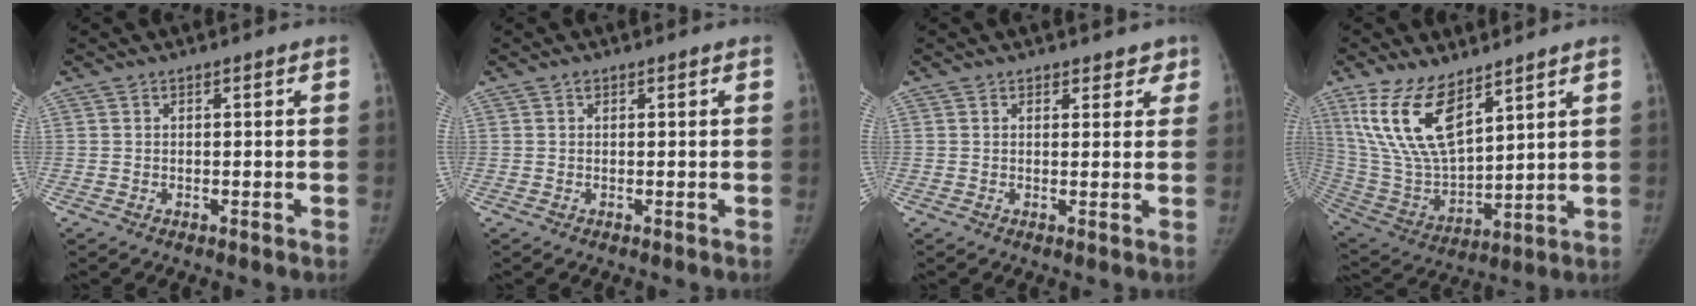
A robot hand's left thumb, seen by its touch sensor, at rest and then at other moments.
{"total": 0.7, "force": [0.4, 0.5, 0.3], "torque": [-0.002, -0.001, 0.004]}
{"total": 2.7, "force": [1.9, 1.7, 0.9], "torque": [0.024, -0.007, 0.019]}
{"total": 16.4, "force": [9.8, 6.8, 11.2], "torque": [-0.208, -0.047, 0.210]}